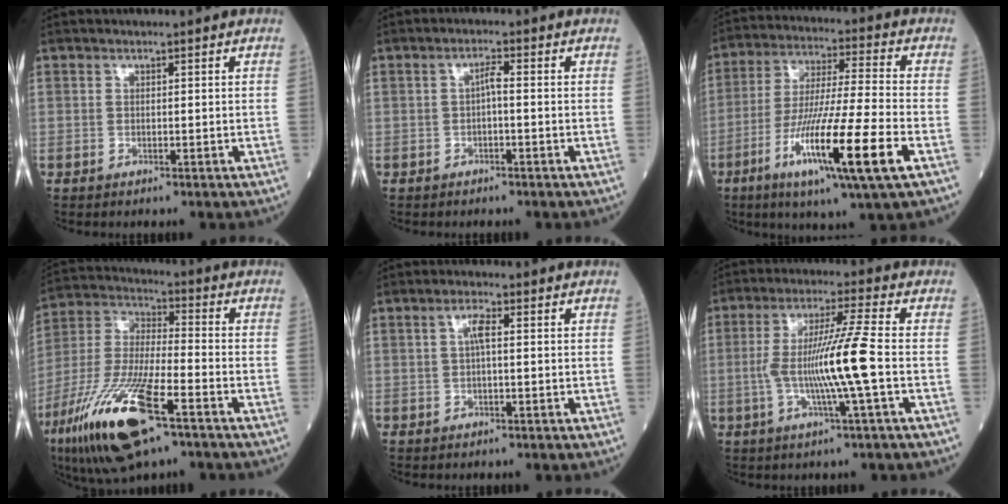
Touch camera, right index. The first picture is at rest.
{"total": 1.8, "force": [-0.2, 0.3, 1.7], "torque": [-0.029, 0.004, -0.005]}
{"total": 17.2, "force": [-6.9, -0.3, 15.8], "torque": [-0.302, -0.034, -0.124]}
{"total": 18.8, "force": [-10.1, 3.7, 15.4], "torque": [-0.354, -0.043, -0.187]}
{"total": 2.3, "force": [0.4, 0.4, 2.2], "torque": [-0.045, 0.004, 0.007]}
{"total": 10.6, "force": [-1.6, -1.3, 10.4], "torque": [-0.200, -0.002, -0.032]}